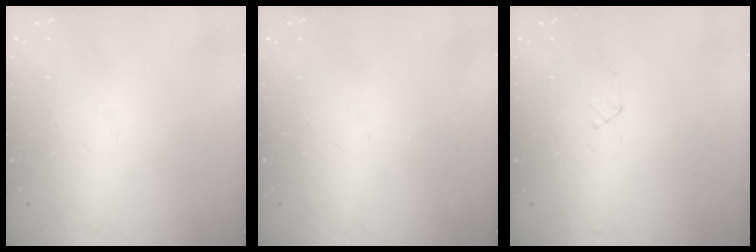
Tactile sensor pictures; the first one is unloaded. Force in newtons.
{"total": 0.0}
{"total": 2.8, "press": 2.7, "slide": 0.5}